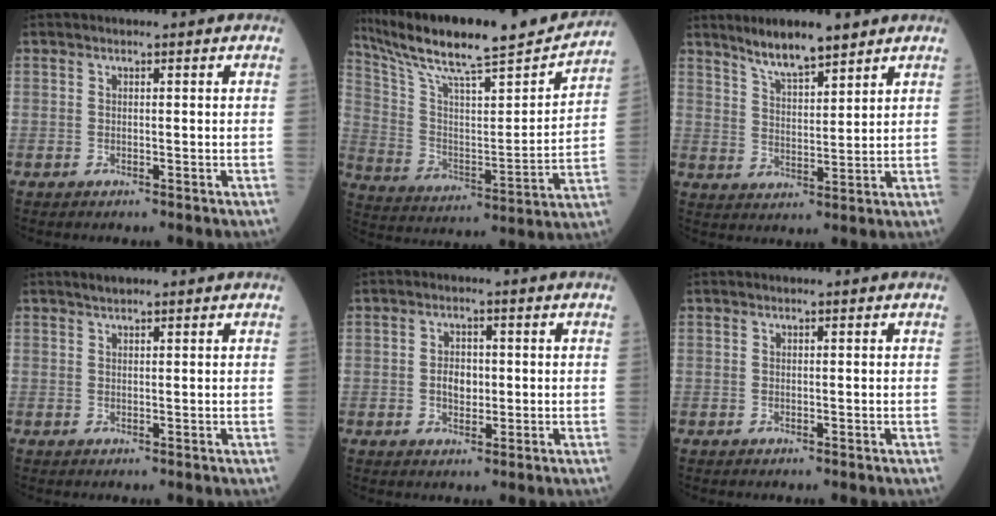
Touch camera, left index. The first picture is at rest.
{"total": 24.2, "force": [21.4, 1.4, 11.2], "torque": [-0.196, -0.012, 0.333]}
{"total": 7.5, "force": [6.1, 1.1, 4.3], "torque": [-0.085, 0.005, 0.111]}
{"total": 1.4, "force": [1.2, 0.3, 0.7], "torque": [-0.016, 0.012, 0.022]}
{"total": 3.3, "force": [-0.2, 2.1, 2.5], "torque": [-0.044, 0.005, -0.002]}
{"total": 0.0}